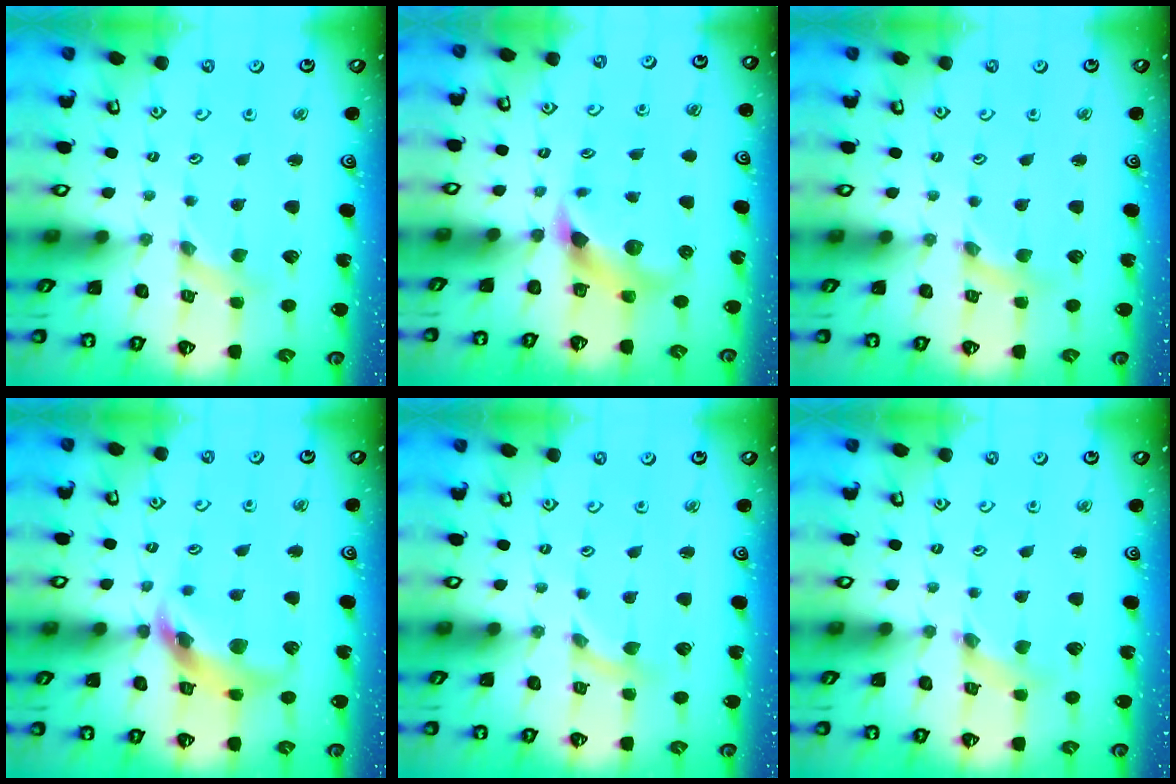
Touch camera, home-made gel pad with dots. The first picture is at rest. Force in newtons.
{"total": 6.7, "press": 6.6, "slide": 0.8}
{"total": 1.2, "press": 1.1, "slide": 0.3}
{"total": 12.9, "press": 12.7, "slide": 1.8}
{"total": 0.0}
{"total": 0.5, "press": 0.5, "slide": 0.1}